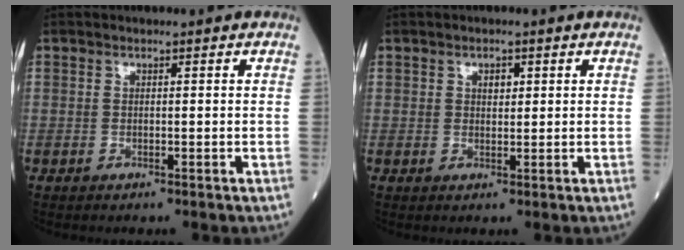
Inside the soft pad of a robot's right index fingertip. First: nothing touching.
{"total": 1.6, "force": [0.6, 1.0, 1.1], "torque": [-0.014, -0.001, 0.010]}